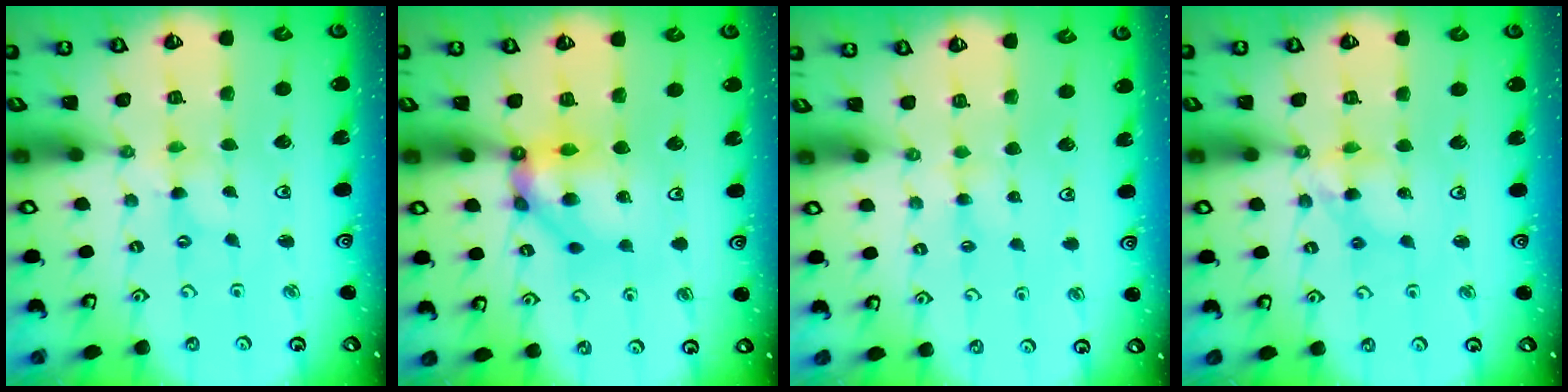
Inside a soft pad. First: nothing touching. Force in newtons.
{"total": 9.1, "press": 9.0, "slide": 1.1}
{"total": 1.6, "press": 1.5, "slide": 0.4}
{"total": 6.7, "press": 6.7, "slide": 0.6}